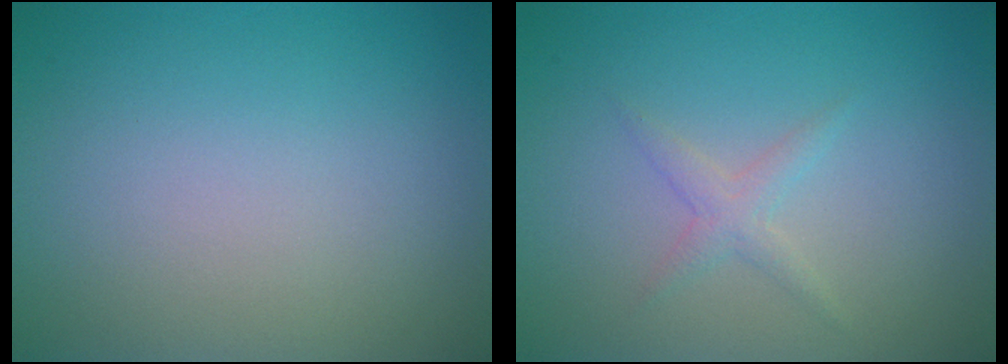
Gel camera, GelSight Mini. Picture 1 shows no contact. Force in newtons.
{"total": 1.3, "press": 1.3, "slide": 0.1}